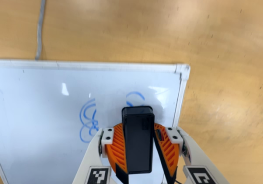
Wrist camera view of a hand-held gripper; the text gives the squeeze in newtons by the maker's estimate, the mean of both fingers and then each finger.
{"total": 10.1, "left": 11.2, "right": 8.9}